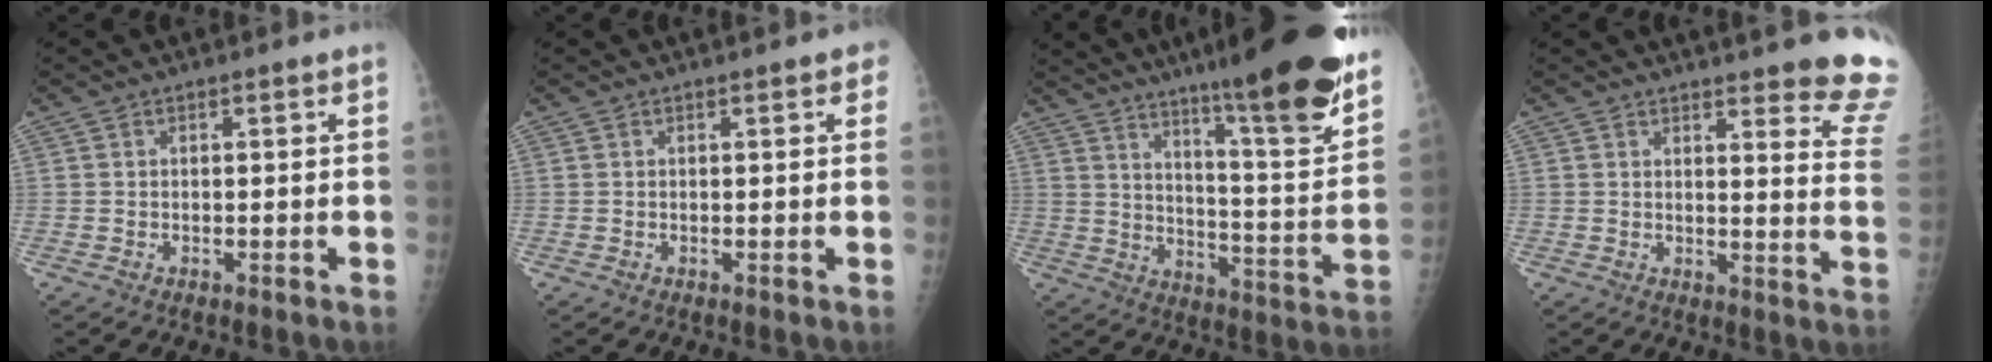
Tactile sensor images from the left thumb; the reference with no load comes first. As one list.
[{"total": 2.1, "force": [1.2, 0.8, 1.6], "torque": [-0.014, 0.002, 0.013]}, {"total": 24.2, "force": [17.1, 1.9, 17.1], "torque": [-0.233, -0.087, 0.252]}, {"total": 15.8, "force": [14.4, 1.7, 6.2], "torque": [-0.044, -0.130, 0.143]}]